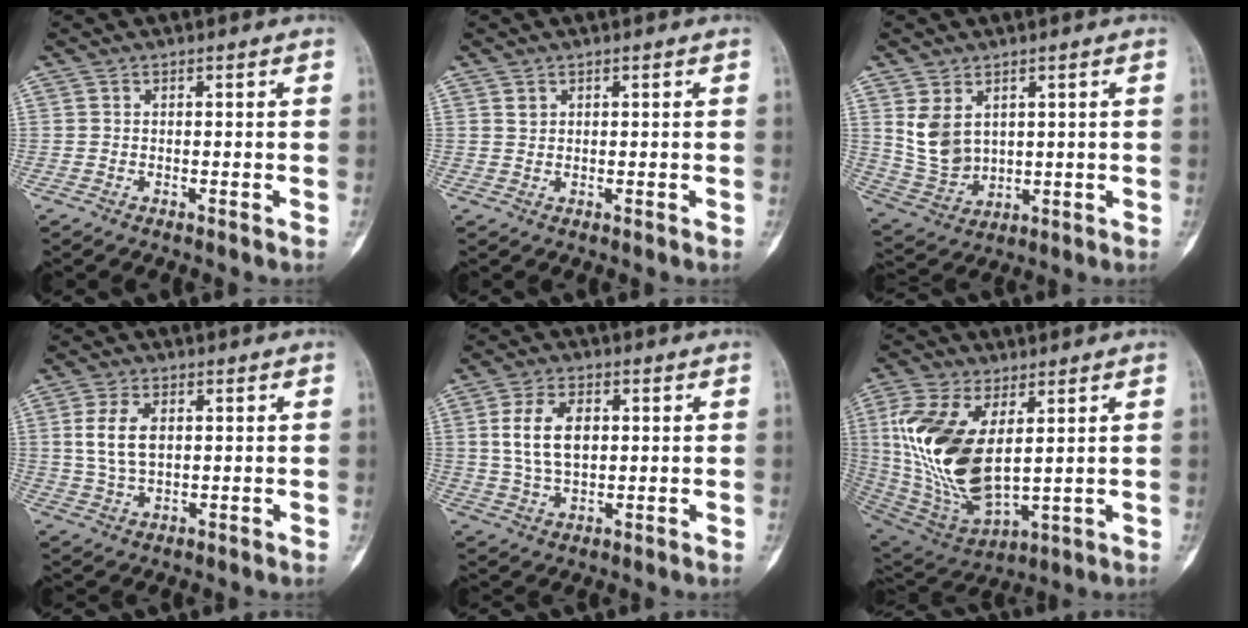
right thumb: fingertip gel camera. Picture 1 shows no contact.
{"total": 1.1, "force": [0.6, 0.8, 0.4], "torque": [0.002, -0.003, 0.012]}
{"total": 8.1, "force": [2.7, 5.8, 5.0], "torque": [-0.085, -0.015, 0.076]}
{"total": 7.1, "force": [1.3, 4.2, 5.6], "torque": [-0.108, -0.002, 0.028]}
{"total": 9.3, "force": [1.6, 5.6, 7.3], "torque": [-0.131, 0.001, 0.036]}
{"total": 20.7, "force": [3.8, 10.8, 17.2], "torque": [-0.348, -0.023, 0.087]}